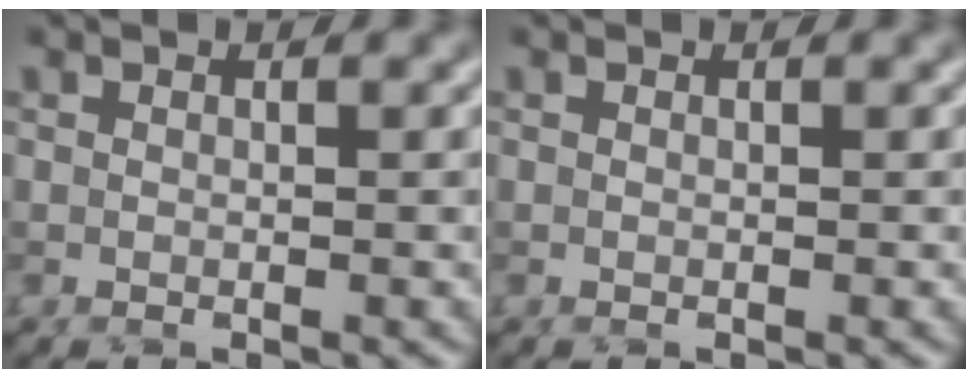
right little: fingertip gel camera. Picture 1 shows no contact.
{"total": 0.0}